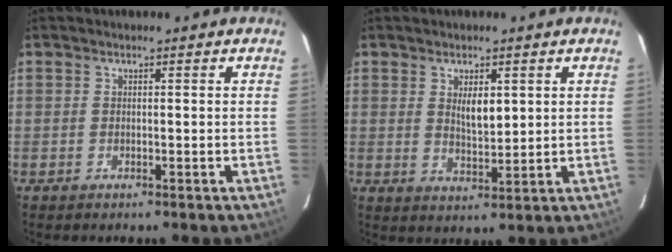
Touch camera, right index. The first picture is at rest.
{"total": 4.8, "force": [1.5, 2.1, 4.0], "torque": [-0.063, -0.002, 0.030]}